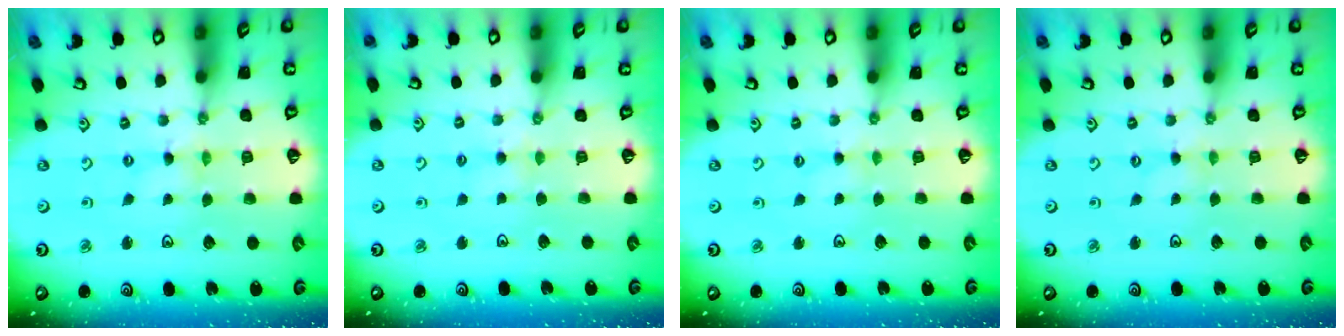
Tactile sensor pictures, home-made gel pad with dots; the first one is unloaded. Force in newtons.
{"total": 4.0, "press": 4.0, "slide": 0.6}
{"total": 2.1, "press": 2.0, "slide": 0.4}
{"total": 0.0}